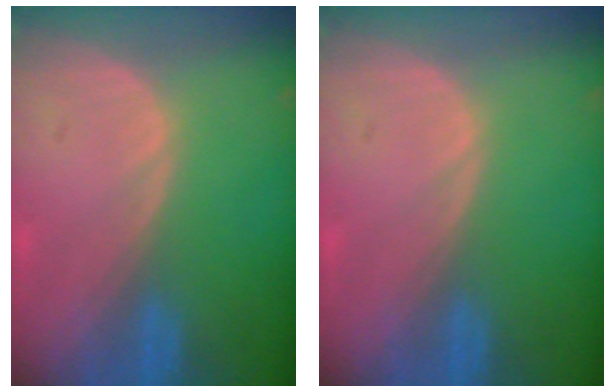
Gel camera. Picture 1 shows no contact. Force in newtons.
{"total": 0.0}